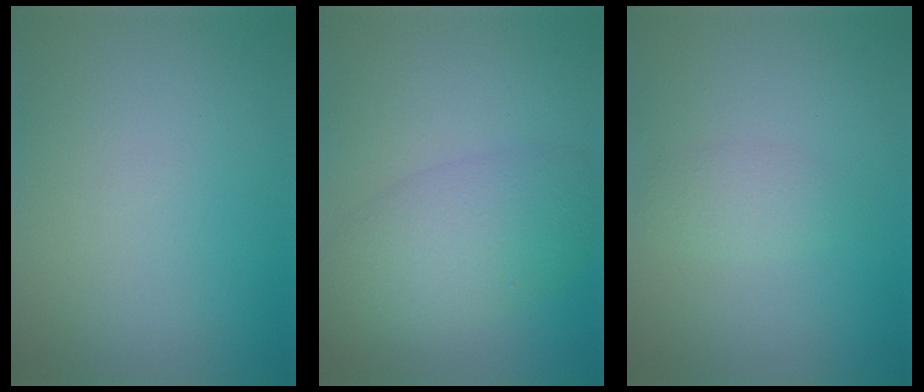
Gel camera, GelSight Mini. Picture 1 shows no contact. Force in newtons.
{"total": 5.2, "press": 5.2, "slide": 0.3}
{"total": 1.5, "press": 1.5, "slide": 0.0}